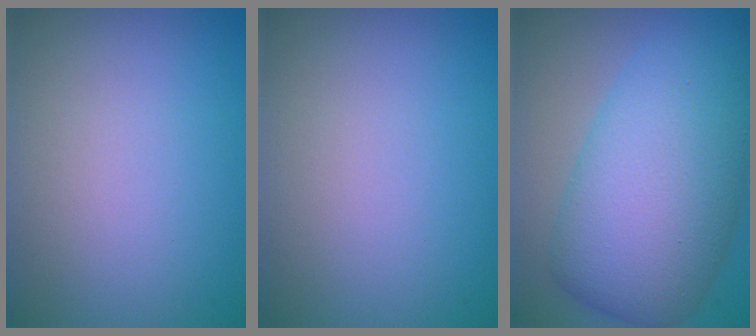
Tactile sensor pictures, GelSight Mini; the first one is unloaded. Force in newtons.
{"total": 0.0}
{"total": 11.7, "press": 11.7, "slide": 0.3}